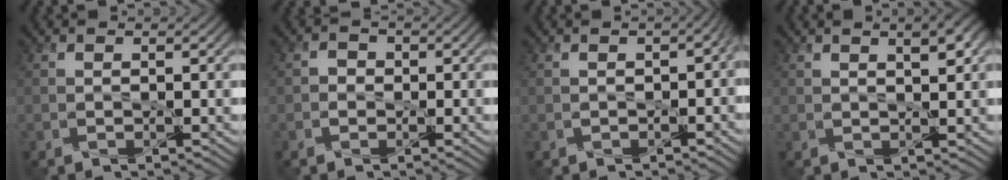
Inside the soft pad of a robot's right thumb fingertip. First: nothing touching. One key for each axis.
{"total": 1.3, "fx": -0.5, "fy": 1.2, "fz": 0.2, "tx": -0.002, "ty": 0.001, "tz": -0.010}
{"total": 1.3, "fx": -0.5, "fy": 0.9, "fz": 0.8, "tx": -0.016, "ty": -0.004, "tz": -0.007}
{"total": 2.8, "fx": 1.4, "fy": 0.9, "fz": 2.2, "tx": -0.039, "ty": 0.002, "tz": 0.029}